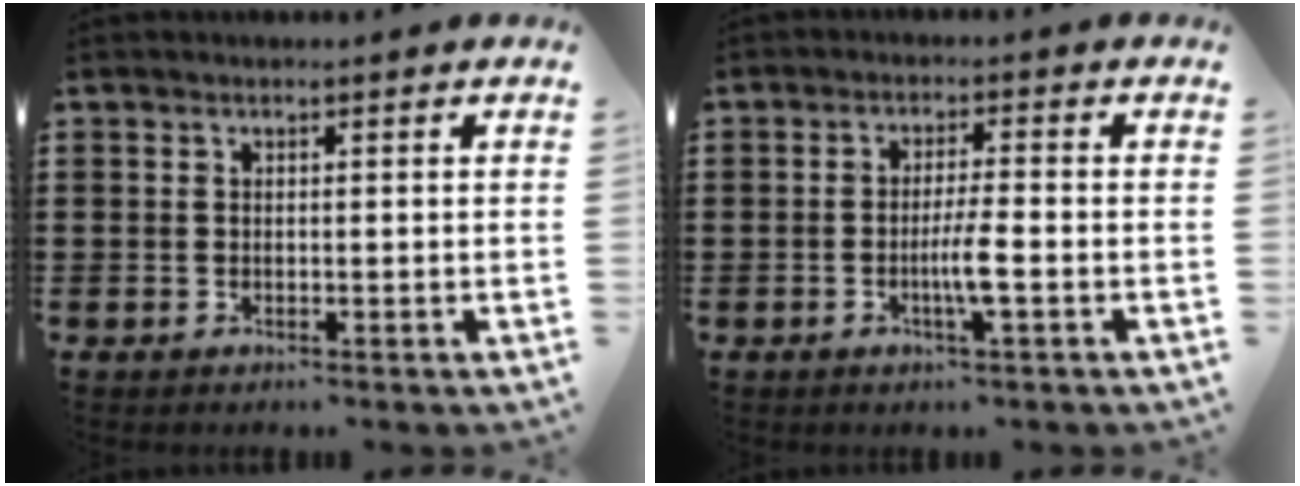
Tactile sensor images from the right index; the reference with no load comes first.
{"total": 4.2, "force": [-1.4, 0.2, 4.0], "torque": [-0.077, -0.008, -0.028]}